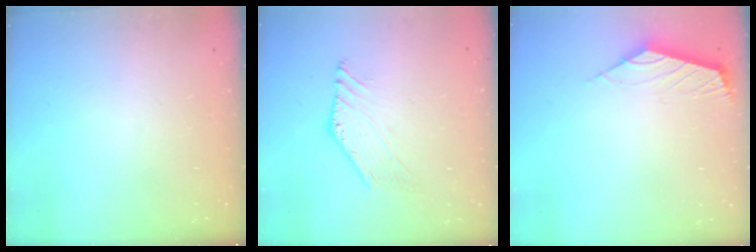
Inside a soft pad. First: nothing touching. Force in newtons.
{"total": 0.0}
{"total": 2.5, "press": 2.4, "slide": 0.7}